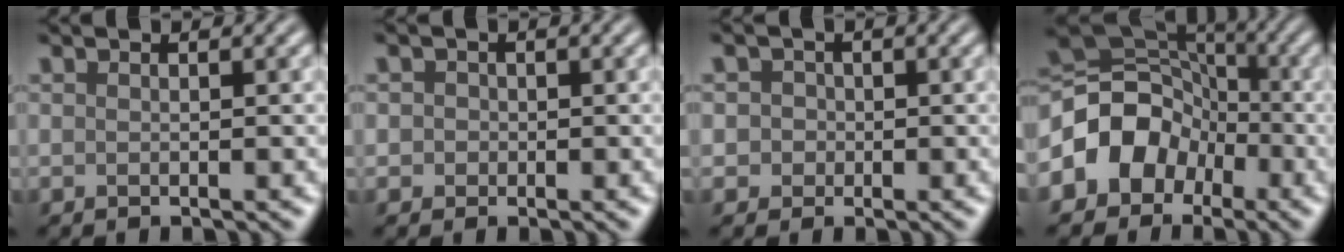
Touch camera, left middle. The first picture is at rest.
{"total": 2.3, "force": [0.7, 2.1, 0.7], "torque": [0.015, 0.018, -0.016]}
{"total": 3.1, "force": [0.7, 2.8, 0.9], "torque": [0.016, 0.028, -0.017]}
{"total": 8.7, "force": [-2.7, 7.1, 4.2], "torque": [-0.085, 0.011, -0.069]}